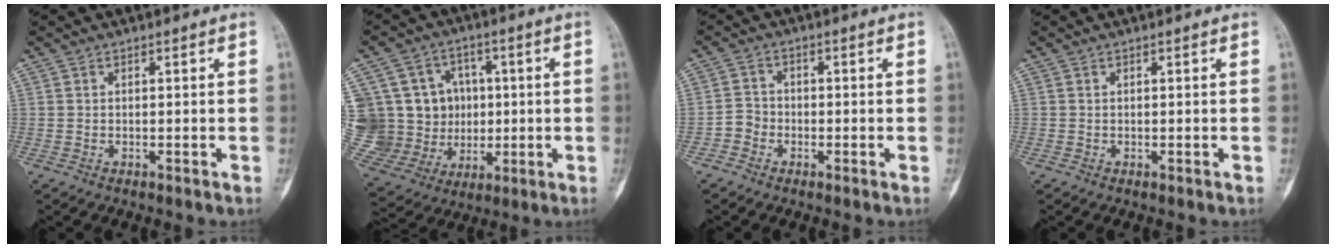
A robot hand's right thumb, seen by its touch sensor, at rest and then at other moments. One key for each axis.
{"total": 21.1, "fx": 2.4, "fy": 17.9, "fz": 10.8, "tx": -0.197, "ty": 0.034, "tz": 0.075}
{"total": 3.1, "fx": -1.7, "fy": 2.5, "fz": 0.6, "tx": 0.002, "ty": 0.015, "tz": -0.043}
{"total": 0.0}